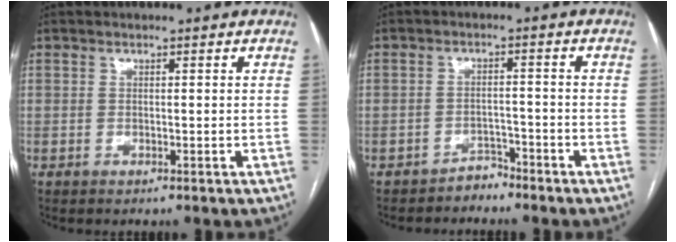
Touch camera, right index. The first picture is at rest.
{"total": 2.6, "force": [-2.4, 0.9, -0.2], "torque": [0.009, 0.001, -0.038]}